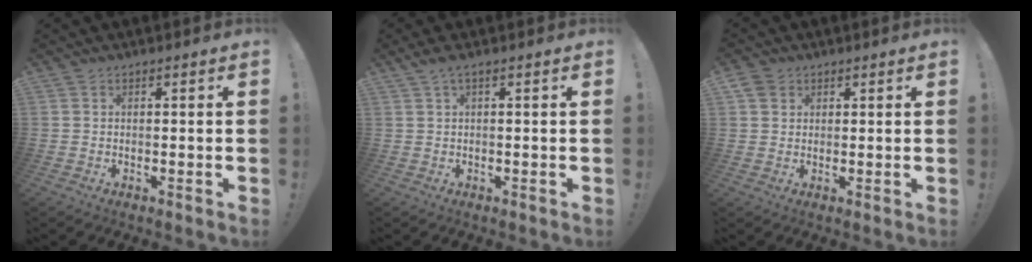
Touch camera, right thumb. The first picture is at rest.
{"total": 2.2, "force": [1.0, 0.1, 1.9], "torque": [-0.036, -0.001, 0.018]}
{"total": 4.1, "force": [2.4, 3.2, 1.1], "torque": [-0.019, -0.004, 0.045]}